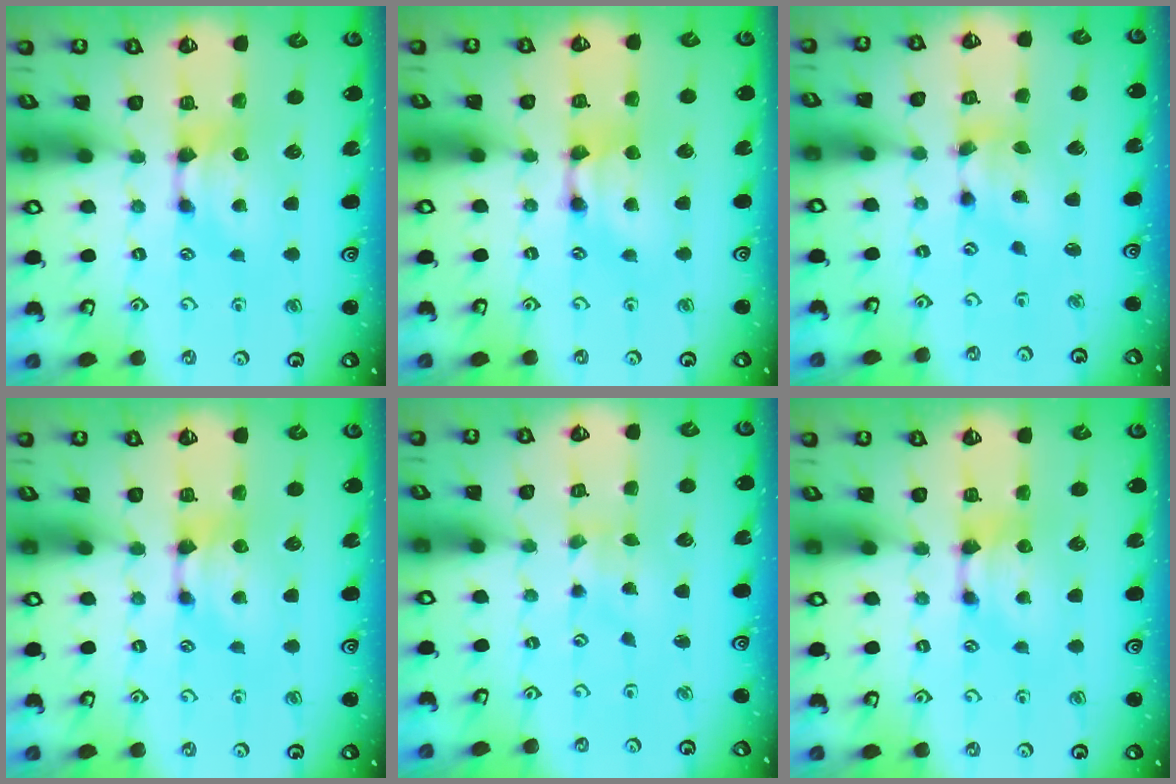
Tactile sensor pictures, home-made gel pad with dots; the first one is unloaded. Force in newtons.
{"total": 2.1, "press": 2.1, "slide": 0.1}
{"total": 4.3, "press": 3.9, "slide": 1.8}
{"total": 0.0}
{"total": 3.8, "press": 3.7, "slide": 0.8}
{"total": 0.0}